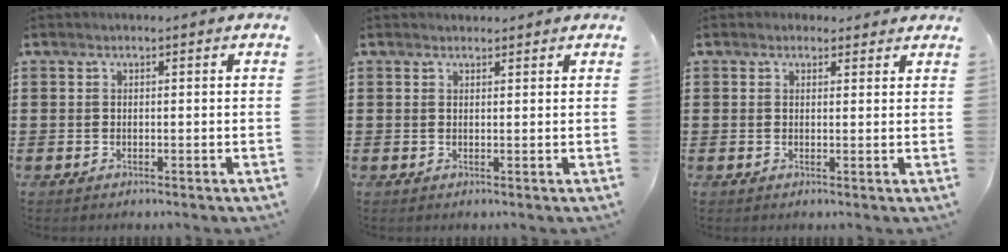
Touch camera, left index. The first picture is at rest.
{"total": 1.1, "force": [1.0, 0.3, 0.1], "torque": [-0.004, 0.000, 0.021]}
{"total": 0.9, "force": [0.7, 0.4, 0.2], "torque": [-0.006, 0.003, 0.015]}